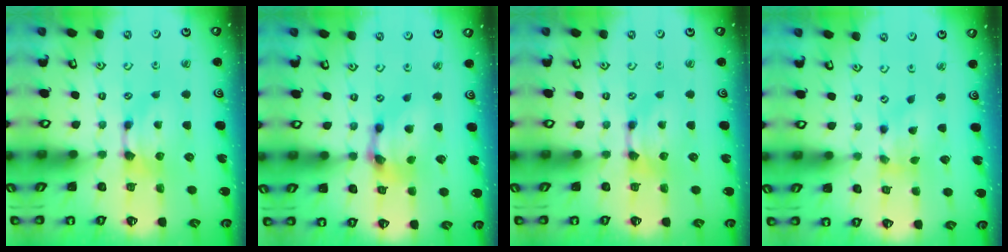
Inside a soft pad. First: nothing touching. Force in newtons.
{"total": 6.4, "press": 6.1, "slide": 1.9}
{"total": 0.0}
{"total": 1.9, "press": 1.3, "slide": 1.4}